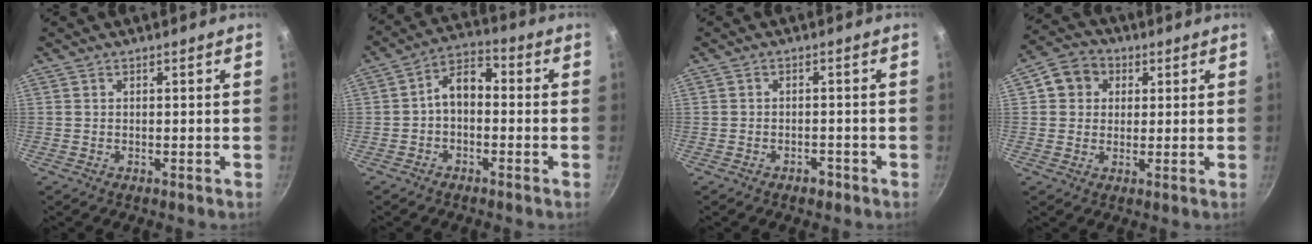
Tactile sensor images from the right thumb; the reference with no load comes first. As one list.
[{"total": 6.8, "force": [-1.0, 4.5, 5.1], "torque": [-0.069, 0.035, -0.030]}, {"total": 2.1, "force": [-1.4, 1.3, 0.9], "torque": [-0.007, 0.019, -0.014]}, {"total": 7.1, "force": [2.1, 6.2, 2.9], "torque": [-0.016, 0.010, 0.022]}]